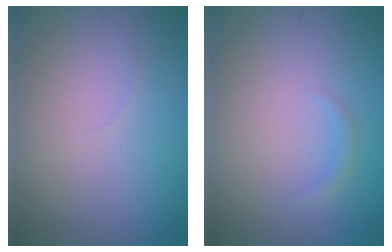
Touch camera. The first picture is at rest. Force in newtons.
{"total": 0.8, "press": 0.8, "slide": 0.0}